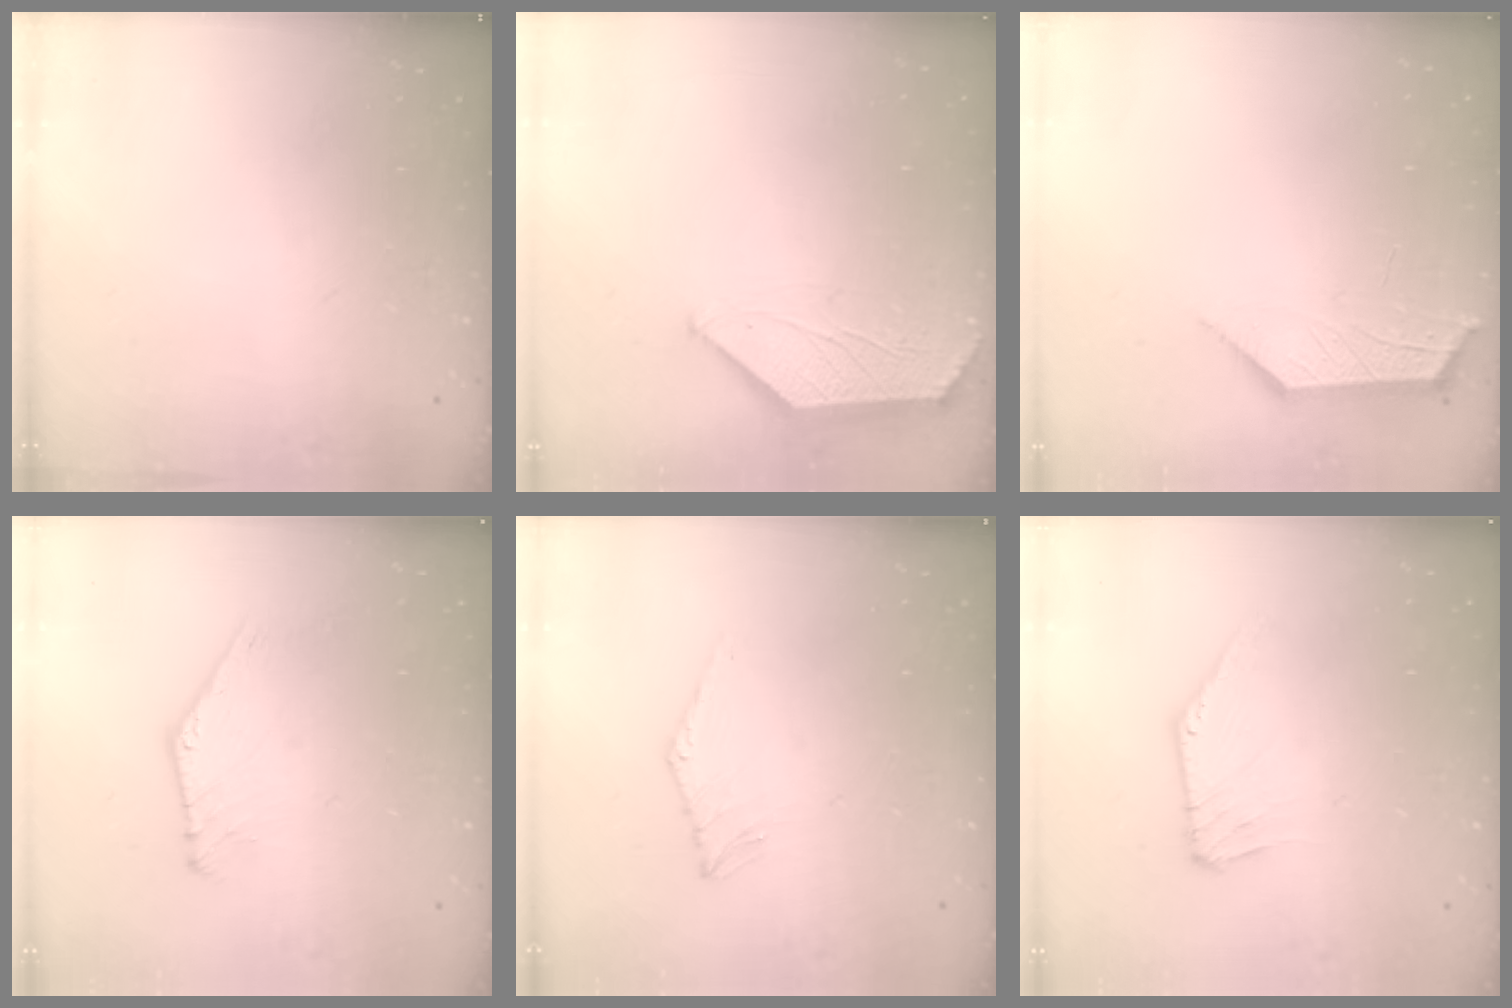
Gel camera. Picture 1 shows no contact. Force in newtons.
{"total": 1.6, "press": 1.6, "slide": 0.3}
{"total": 2.6, "press": 2.5, "slide": 0.4}
{"total": 2.1, "press": 2.1, "slide": 0.1}
{"total": 2.6, "press": 2.6, "slide": 0.4}
{"total": 3.4, "press": 3.4, "slide": 0.1}